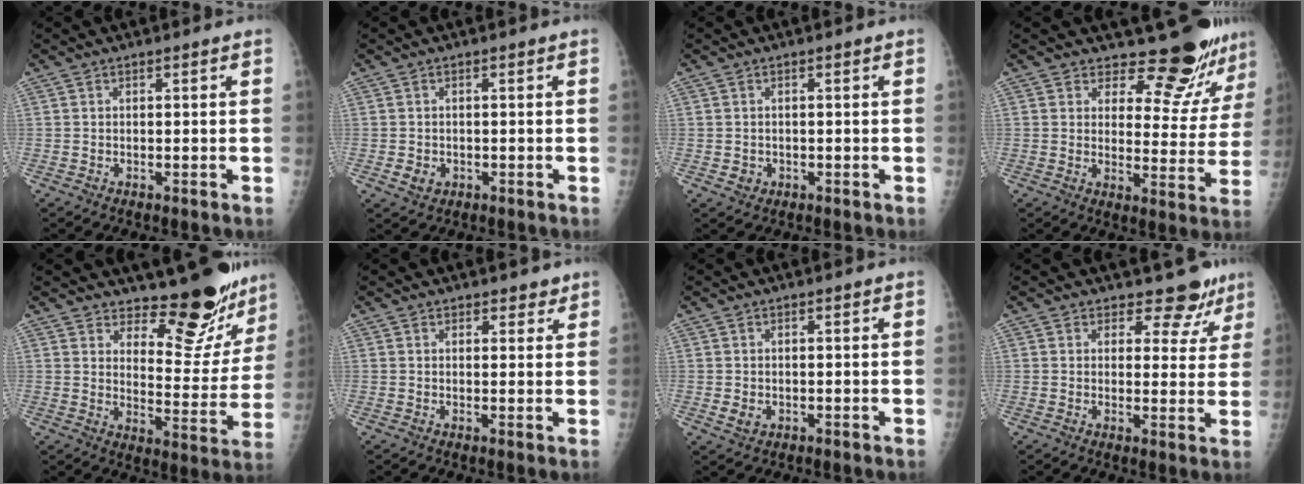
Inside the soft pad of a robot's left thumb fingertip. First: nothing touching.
{"total": 2.5, "force": [-0.6, 2.2, 1.1], "torque": [-0.011, 0.001, -0.001]}
{"total": 1.7, "force": [-0.3, 1.6, 0.5], "torque": [-0.003, 0.003, 0.002]}
{"total": 12.6, "force": [11.5, 4.1, 3.0], "torque": [0.001, -0.104, 0.138]}
{"total": 14.2, "force": [12.6, 4.7, 4.5], "torque": [-0.010, -0.124, 0.169]}
{"total": 2.4, "force": [1.8, 1.4, 0.5], "torque": [0.017, -0.009, 0.019]}
{"total": 2.1, "force": [-0.2, 1.7, 1.1], "torque": [-0.015, -0.002, 0.005]}
{"total": 6.8, "force": [5.6, 3.8, 0.9], "torque": [0.025, -0.036, 0.059]}